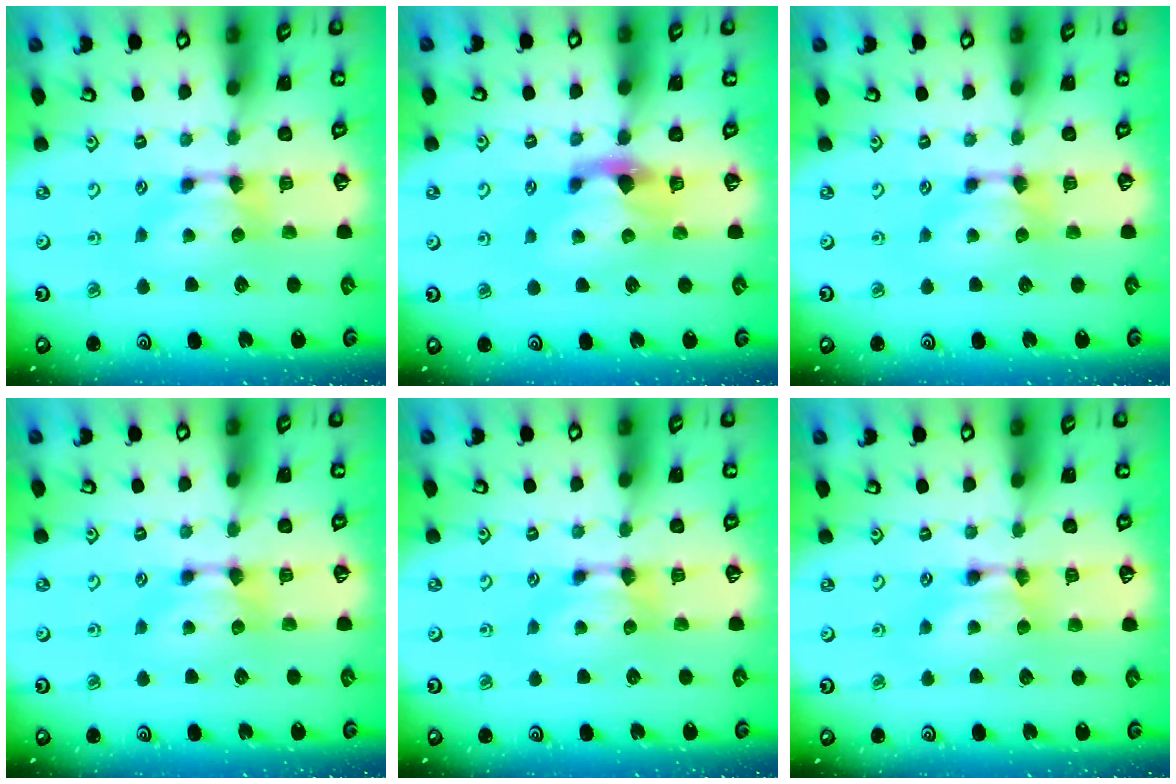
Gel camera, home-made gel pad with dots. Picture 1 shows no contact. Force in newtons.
{"total": 2.3, "press": 1.9, "slide": 1.2}
{"total": 0.0}
{"total": 0.0}
{"total": 0.0}
{"total": 1.8, "press": 1.8, "slide": 0.1}